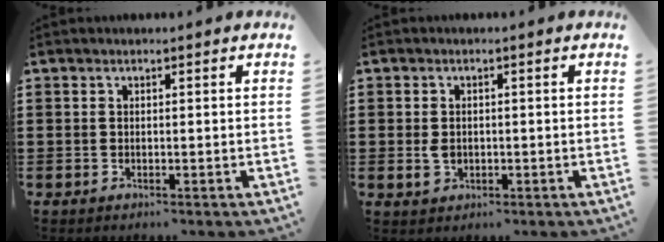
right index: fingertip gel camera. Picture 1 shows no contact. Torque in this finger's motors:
{"motor_torque": [1.08, 1.06, 0.02, 0.04]}